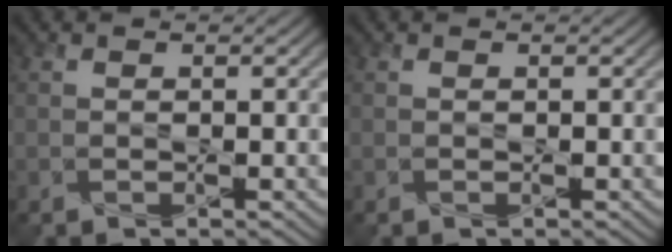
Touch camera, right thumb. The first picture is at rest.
{"total": 0.0}